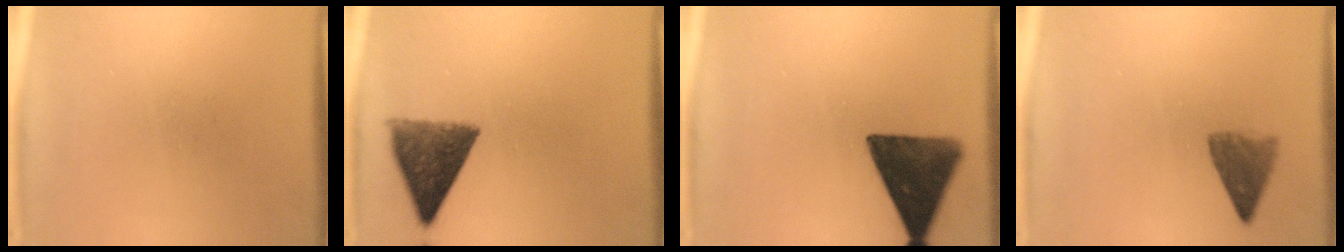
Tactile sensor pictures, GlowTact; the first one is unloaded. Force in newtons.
{"total": 9.2}
{"total": 13.0}
{"total": 4.2}